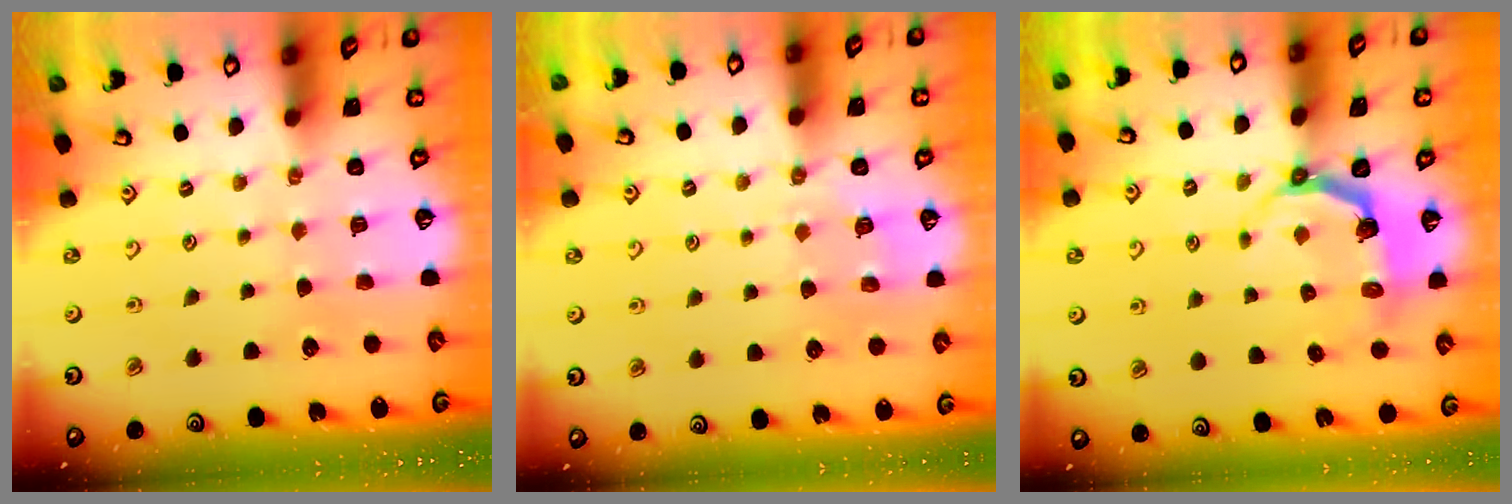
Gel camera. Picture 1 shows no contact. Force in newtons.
{"total": 3.0, "press": 2.6, "slide": 1.5}
{"total": 4.3, "press": 2.8, "slide": 3.3}